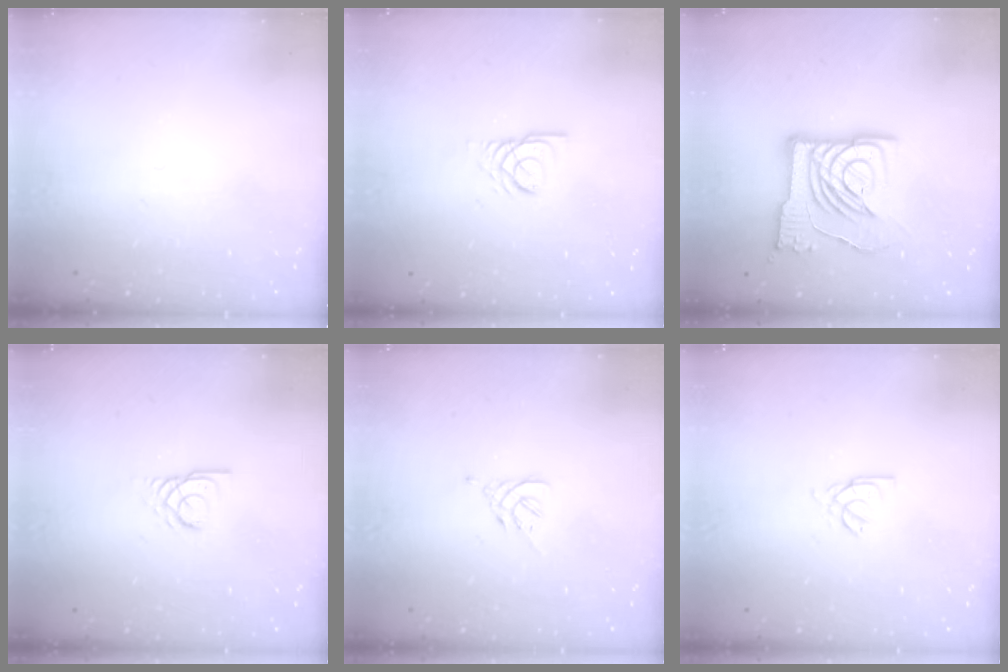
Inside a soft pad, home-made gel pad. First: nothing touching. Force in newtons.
{"total": 3.0, "press": 2.9, "slide": 0.3}
{"total": 15.1, "press": 15.0, "slide": 1.6}
{"total": 2.8, "press": 2.8, "slide": 0.1}
{"total": 2.6, "press": 2.5, "slide": 0.7}
{"total": 2.2, "press": 2.2, "slide": 0.6}